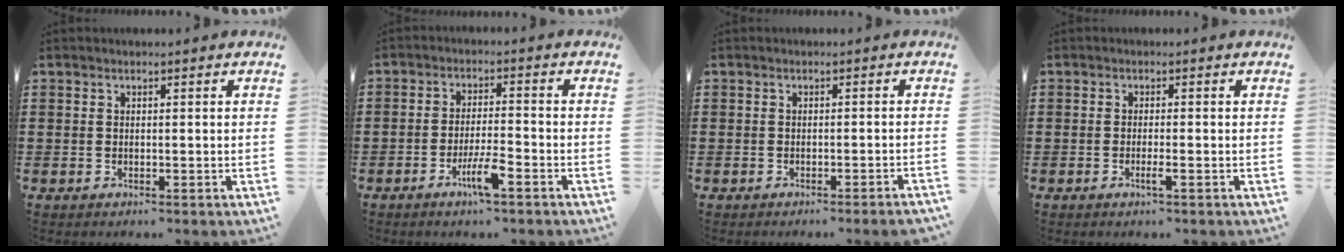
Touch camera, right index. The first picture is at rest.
{"total": 5.2, "force": [-3.0, 0.8, 4.2], "torque": [-0.089, -0.007, -0.057]}
{"total": 1.2, "force": [-1.0, -0.2, 0.6], "torque": [-0.011, -0.002, -0.020]}
{"total": 1.7, "force": [-0.9, 0.0, 1.5], "torque": [-0.032, -0.007, -0.018]}